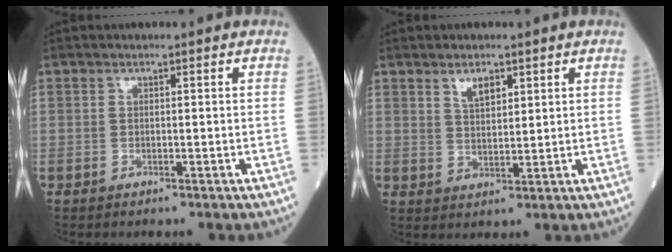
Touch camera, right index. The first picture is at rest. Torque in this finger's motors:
{"motor_torque": [0.29, 0.32, 0.02, 0.01]}